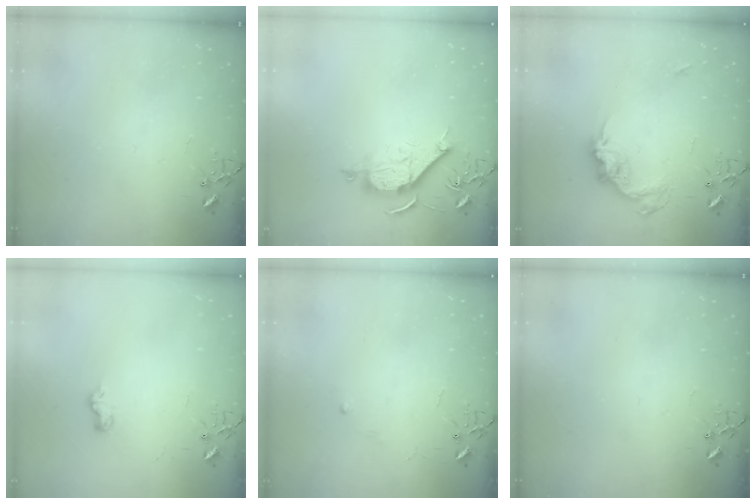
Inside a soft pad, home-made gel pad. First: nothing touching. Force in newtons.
{"total": 10.4, "press": 10.4, "slide": 0.9}
{"total": 14.4, "press": 14.3, "slide": 1.1}
{"total": 6.3, "press": 6.3, "slide": 0.8}
{"total": 4.4, "press": 4.4, "slide": 0.6}
{"total": 0.0}